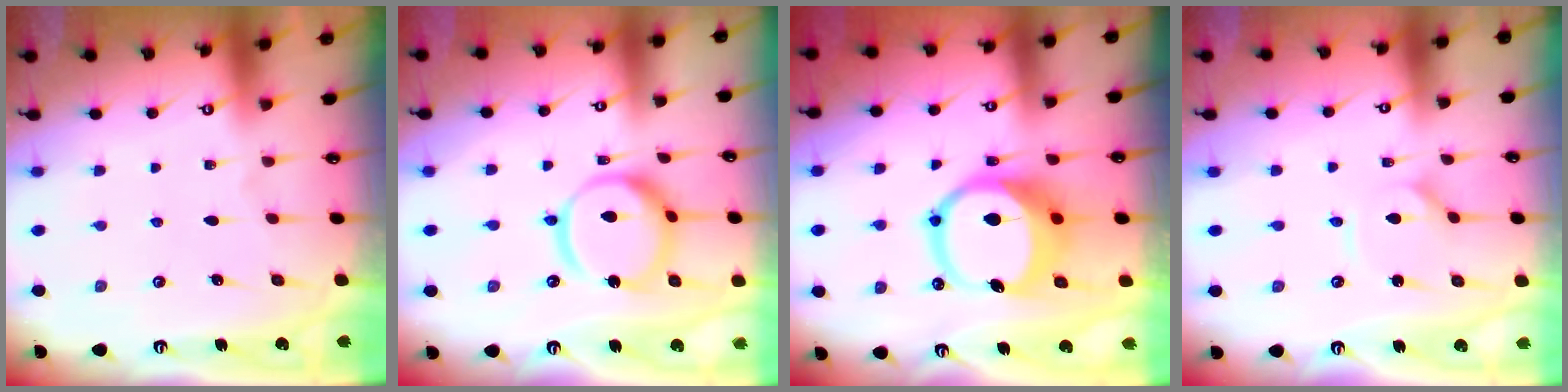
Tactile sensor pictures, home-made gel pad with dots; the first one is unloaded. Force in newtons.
{"total": 13.6, "press": 13.6, "slide": 1.4}
{"total": 14.2, "press": 14.1, "slide": 2.0}
{"total": 1.5, "press": 1.4, "slide": 0.3}